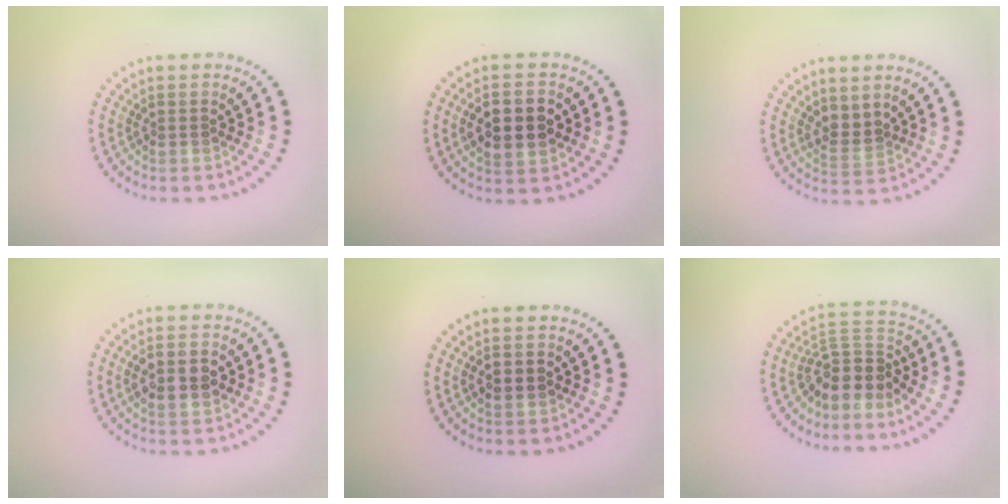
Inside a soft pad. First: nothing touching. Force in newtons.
{"total": 5.0, "press": 5.0, "slide": 0.3}
{"total": 1.9, "press": 1.6, "slide": 1.1}
{"total": 2.9, "press": 2.9, "slide": 0.4}
{"total": 2.1, "press": 2.0, "slide": 0.2}
{"total": 4.1, "press": 3.3, "slide": 2.5}